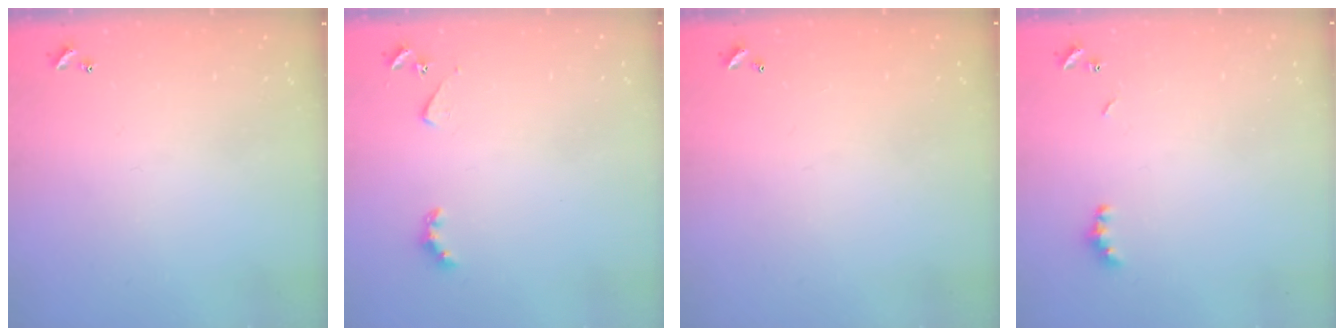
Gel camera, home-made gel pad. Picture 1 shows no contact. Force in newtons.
{"total": 2.8, "press": 2.7, "slide": 0.5}
{"total": 2.7, "press": 2.7, "slide": 0.1}
{"total": 3.7, "press": 3.7, "slide": 0.6}